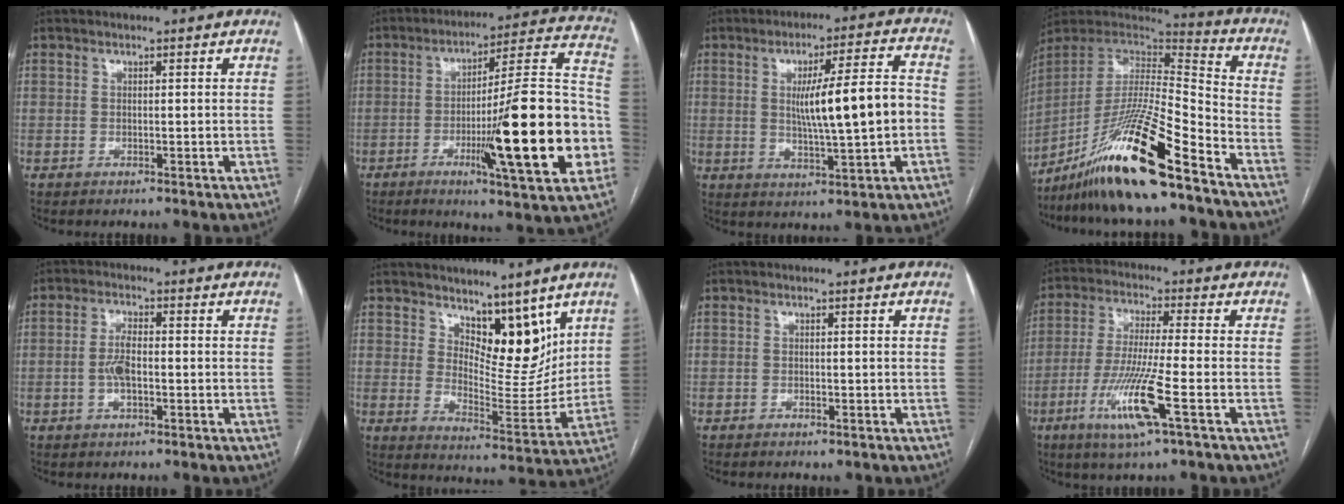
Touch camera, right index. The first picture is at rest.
{"total": 23.1, "force": [-6.2, 1.2, 22.2], "torque": [-0.293, 0.000, -0.091]}
{"total": 11.8, "force": [-0.2, 0.9, 11.8], "torque": [-0.189, 0.010, 0.003]}
{"total": 20.7, "force": [-14.3, 1.0, 15.0], "torque": [-0.309, -0.021, -0.263]}
{"total": 4.0, "force": [-0.8, 1.2, 3.7], "torque": [-0.080, 0.004, -0.015]}
{"total": 10.2, "force": [6.8, 4.5, 6.2], "torque": [-0.086, -0.013, 0.123]}
{"total": 0.5, "force": [-0.4, 0.3, 0.2], "torque": [-0.005, 0.000, -0.005]}
{"total": 11.1, "force": [-4.5, -0.5, 10.1], "torque": [-0.208, -0.022, -0.089]}